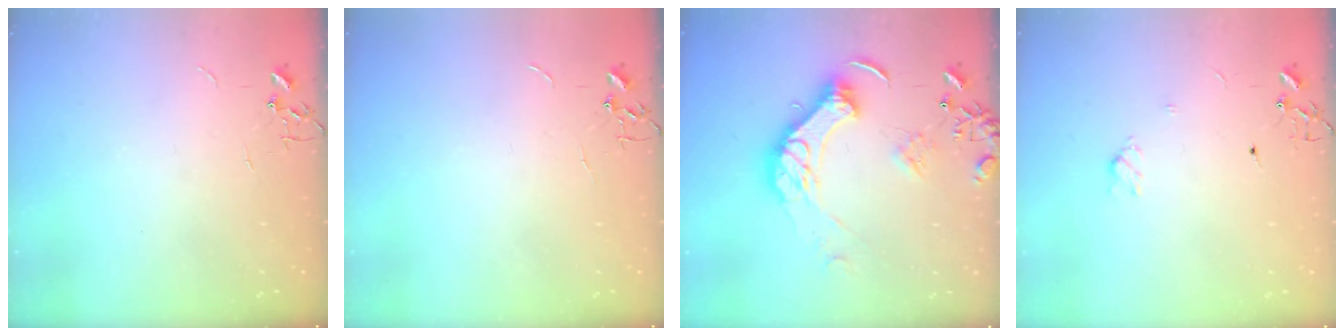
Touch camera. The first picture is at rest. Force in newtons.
{"total": 0.0}
{"total": 16.2, "press": 16.0, "slide": 2.3}
{"total": 4.4, "press": 4.4, "slide": 0.6}